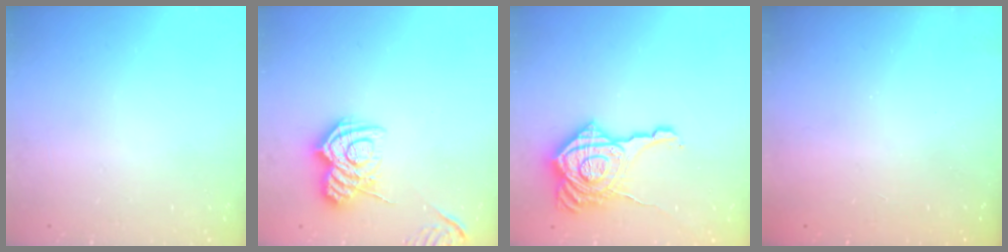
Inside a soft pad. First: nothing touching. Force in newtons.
{"total": 11.6, "press": 11.6, "slide": 0.6}
{"total": 21.5, "press": 21.4, "slide": 1.7}
{"total": 2.3, "press": 2.2, "slide": 0.8}